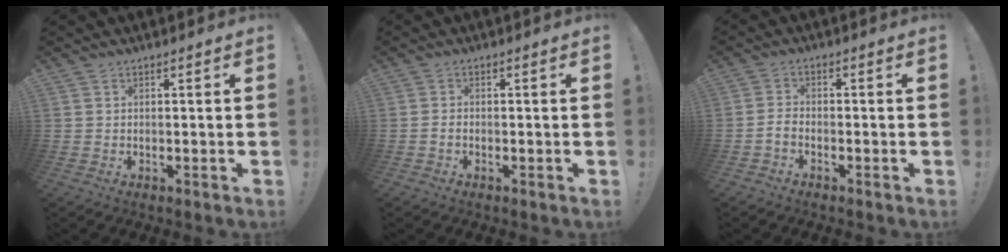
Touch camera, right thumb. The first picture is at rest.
{"total": 1.0, "force": [-0.8, 0.1, 0.6], "torque": [-0.012, 0.003, -0.013]}
{"total": 2.6, "force": [-1.9, 0.7, 1.6], "torque": [-0.034, 0.007, -0.034]}